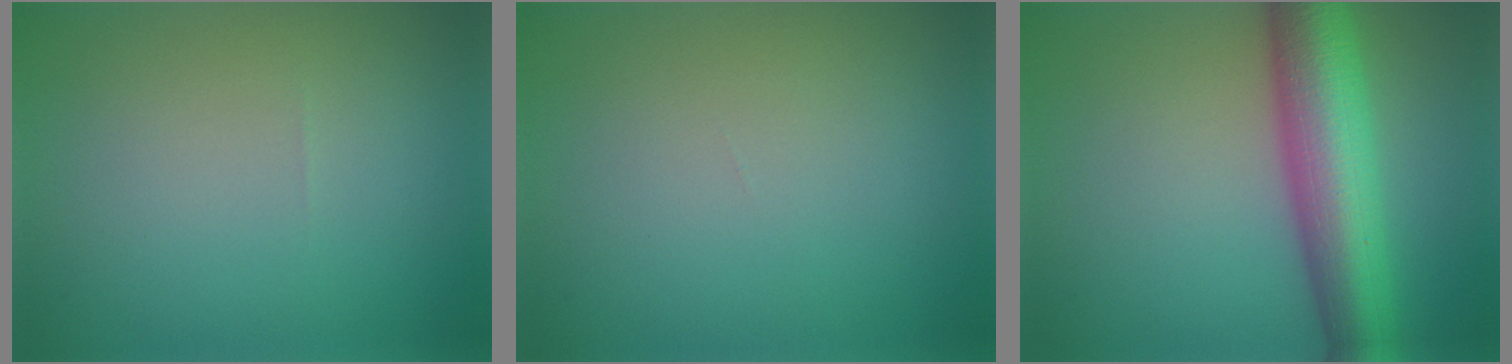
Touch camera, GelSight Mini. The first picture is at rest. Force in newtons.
{"total": 0.0}
{"total": 10.0, "press": 10.0, "slide": 0.2}